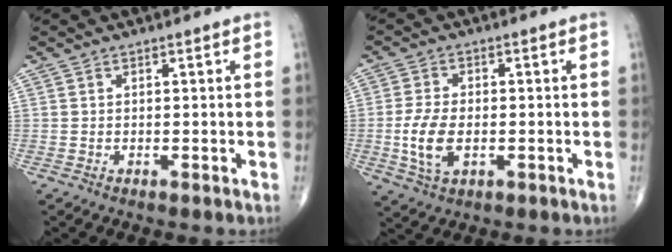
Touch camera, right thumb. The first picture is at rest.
{"total": 7.4, "force": [-1.4, 4.1, 6.0], "torque": [-0.127, -0.002, -0.024]}